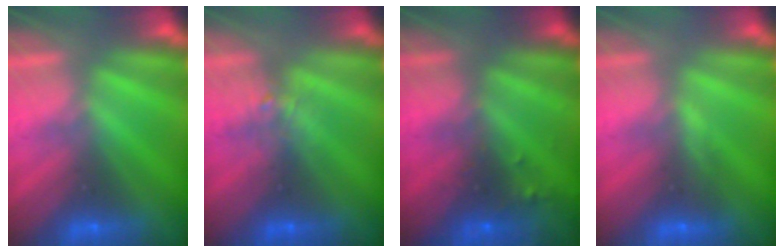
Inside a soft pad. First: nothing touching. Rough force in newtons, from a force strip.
{"total": 2.2}
{"total": 7.6}
{"total": 3.1}